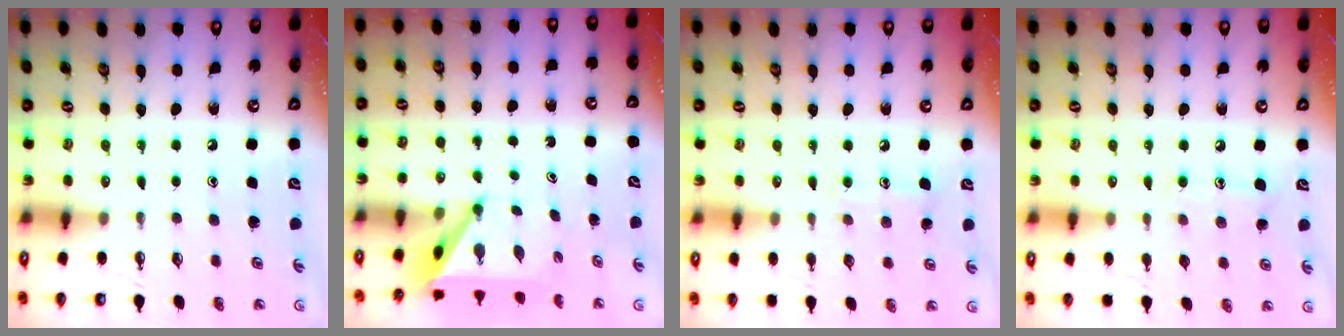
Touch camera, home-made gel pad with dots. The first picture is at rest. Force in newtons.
{"total": 4.9, "press": 4.8, "slide": 0.5}
{"total": 7.3, "press": 7.3, "slide": 0.5}
{"total": 7.6, "press": 7.6, "slide": 0.5}